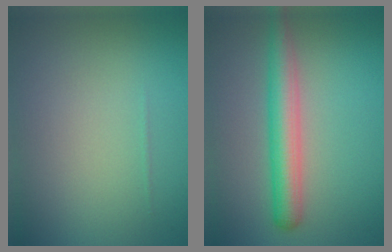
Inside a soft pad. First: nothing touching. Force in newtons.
{"total": 4.1, "press": 4.0, "slide": 0.2}